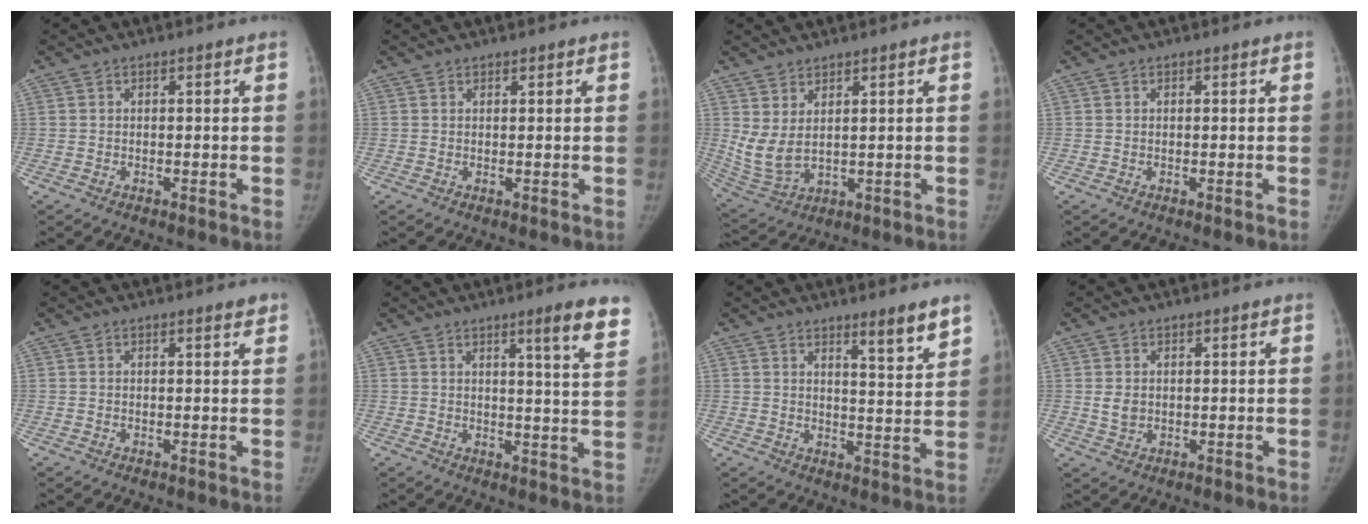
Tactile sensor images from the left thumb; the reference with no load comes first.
{"total": 0.7, "force": [0.6, 0.3, 0.2], "torque": [-0.001, -0.004, 0.009]}
{"total": 7.1, "force": [2.7, 3.4, 5.6], "torque": [-0.120, -0.019, 0.071]}
{"total": 0.0}
{"total": 1.1, "force": [0.9, 0.1, 0.7], "torque": [-0.007, -0.005, 0.011]}
{"total": 8.4, "force": [5.6, 0.2, 6.3], "torque": [-0.074, -0.035, 0.065]}
{"total": 6.7, "force": [4.9, 0.6, 4.6], "torque": [-0.059, -0.041, 0.070]}
{"total": 2.6, "force": [0.5, 2.1, 1.5], "torque": [-0.020, -0.006, 0.015]}